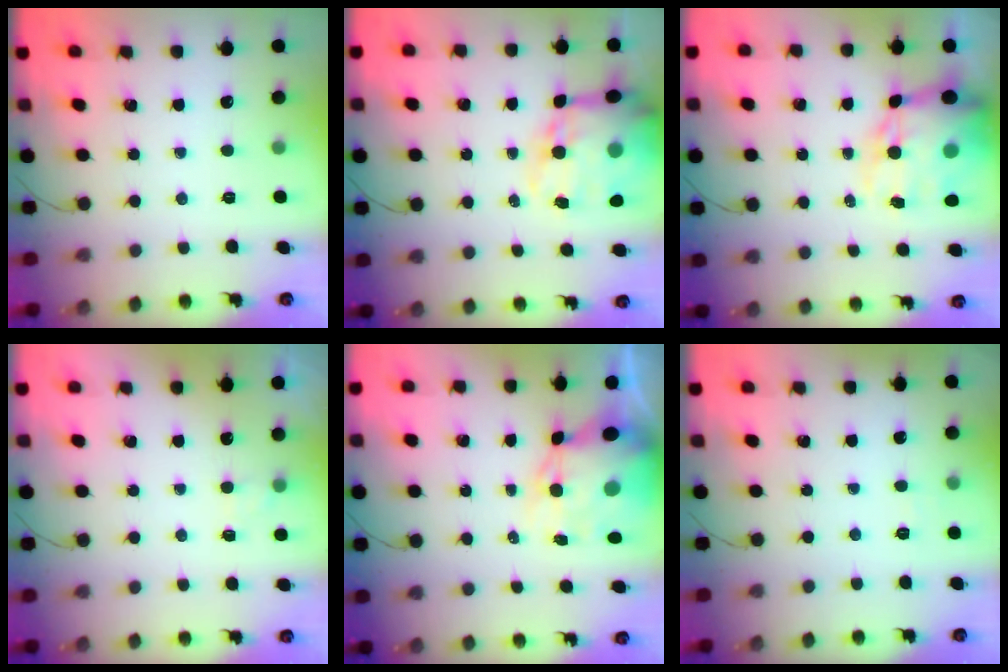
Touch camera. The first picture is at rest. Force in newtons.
{"total": 20.3, "press": 19.7, "slide": 4.8}
{"total": 18.8, "press": 18.4, "slide": 3.9}
{"total": 2.0, "press": 1.4, "slide": 1.4}
{"total": 11.3, "press": 11.0, "slide": 2.9}
{"total": 3.3, "press": 3.1, "slide": 1.1}